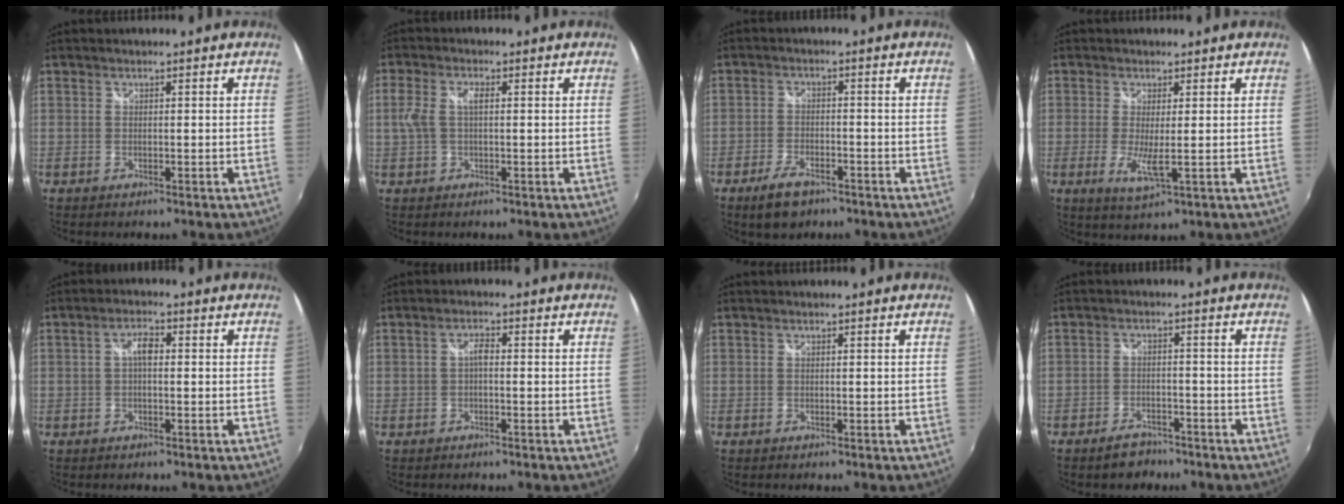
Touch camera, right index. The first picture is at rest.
{"total": 3.9, "force": [0.1, 1.8, 3.4], "torque": [-0.070, 0.005, 0.004]}
{"total": 6.2, "force": [-4.3, 3.0, 3.3], "torque": [-0.086, -0.004, -0.074]}
{"total": 4.2, "force": [-0.5, 0.5, 4.2], "torque": [-0.088, -0.010, -0.008]}
{"total": 2.7, "force": [0.0, 1.2, 2.5], "torque": [-0.046, 0.010, -0.001]}
{"total": 1.8, "force": [-0.3, 0.7, 1.6], "torque": [-0.031, 0.007, -0.008]}
{"total": 0.0}
{"total": 5.0, "force": [-3.9, 2.8, 1.4], "torque": [-0.042, 0.011, -0.057]}